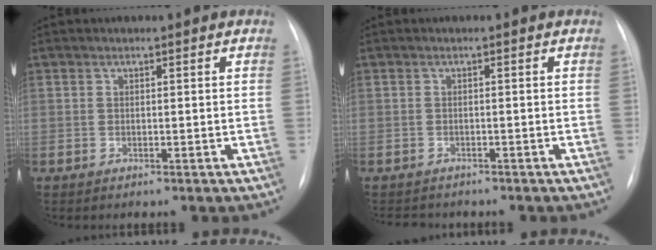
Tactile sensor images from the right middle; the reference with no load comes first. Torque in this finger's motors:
{"motor_torque": [0.26, -0.30, -0.02, -0.01]}